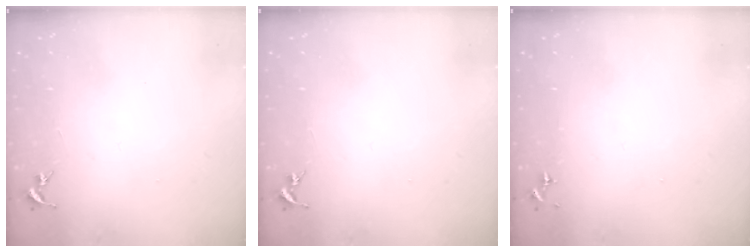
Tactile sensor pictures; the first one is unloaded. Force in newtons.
{"total": 0.0}
{"total": 0.0}